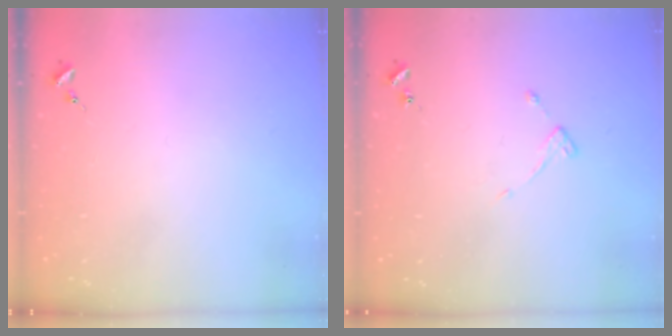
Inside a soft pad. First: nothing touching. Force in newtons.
{"total": 3.6, "press": 3.6, "slide": 0.5}